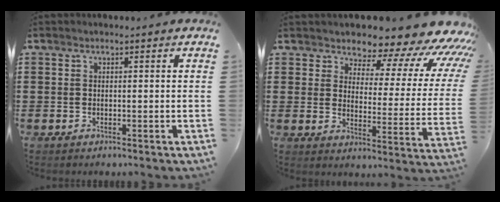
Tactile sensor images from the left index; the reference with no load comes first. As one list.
[{"total": 7.7, "force": [6.8, 2.4, 2.8], "torque": [-0.056, -0.060, 0.112]}]